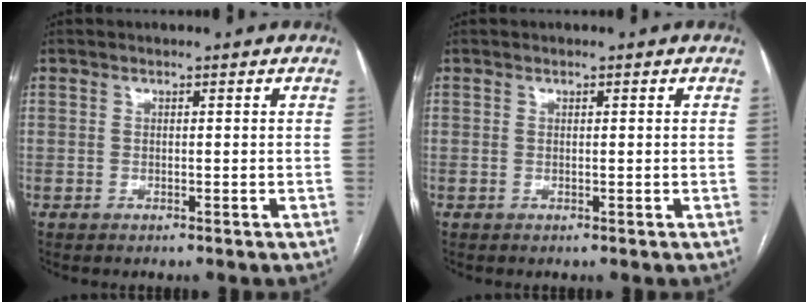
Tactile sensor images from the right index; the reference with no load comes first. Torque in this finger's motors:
{"motor_torque": [-0.11, -0.02, -0.04, 0.00]}